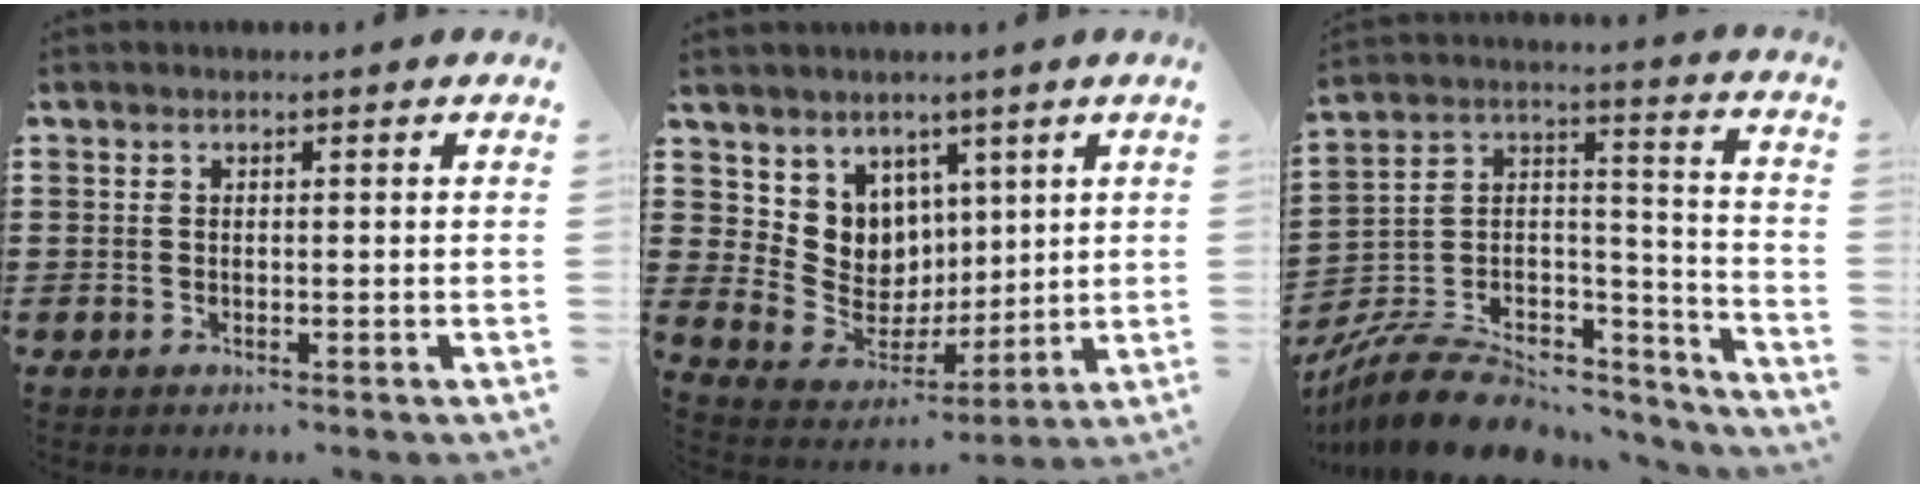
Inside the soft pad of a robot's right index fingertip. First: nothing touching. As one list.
[{"total": 7.8, "force": [3.8, 6.8, -0.1], "torque": [-0.045, -0.047, 0.079]}, {"total": 8.9, "force": [-6.9, 4.3, 3.6], "torque": [-0.073, 0.016, -0.129]}]